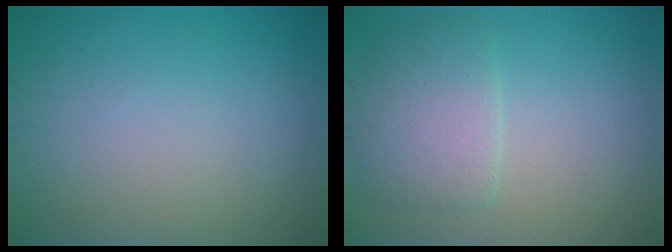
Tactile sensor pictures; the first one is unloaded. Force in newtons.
{"total": 3.9, "press": 3.8, "slide": 0.2}